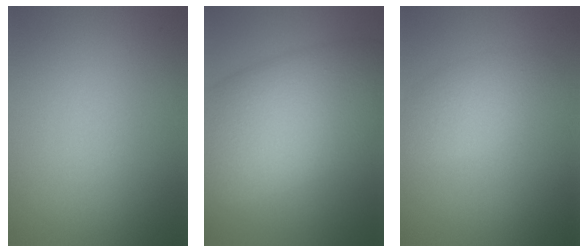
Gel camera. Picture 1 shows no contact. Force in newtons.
{"total": 12.5, "press": 12.5, "slide": 0.2}
{"total": 2.9, "press": 2.9, "slide": 0.2}